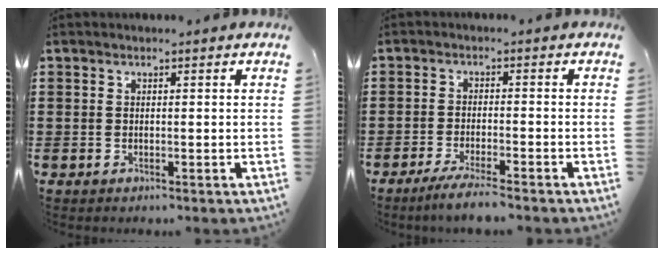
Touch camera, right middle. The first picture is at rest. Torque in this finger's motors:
{"motor_torque": [0.11, -0.02, 0.17, 0.08]}